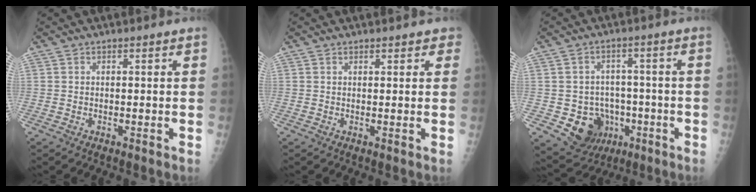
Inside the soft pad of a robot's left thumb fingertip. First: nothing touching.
{"total": 2.4, "force": [1.8, 1.1, 1.0], "torque": [0.013, -0.001, 0.015]}
{"total": 10.1, "force": [-3.0, 9.0, 3.7], "torque": [-0.029, 0.021, -0.032]}